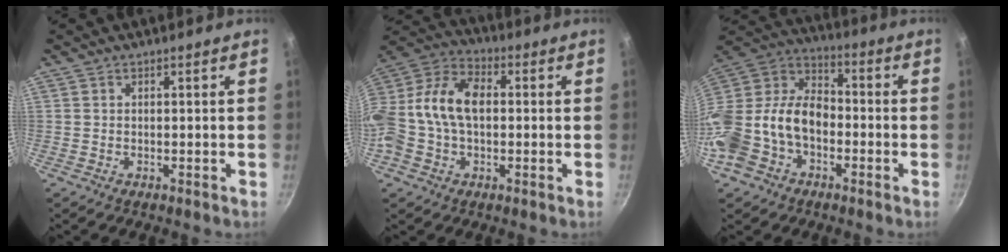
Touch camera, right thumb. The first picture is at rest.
{"total": 15.4, "force": [0.1, 10.4, 11.3], "torque": [-0.198, 0.040, -0.019]}
{"total": 20.6, "force": [-5.2, 14.6, 13.5], "torque": [-0.259, 0.066, -0.115]}